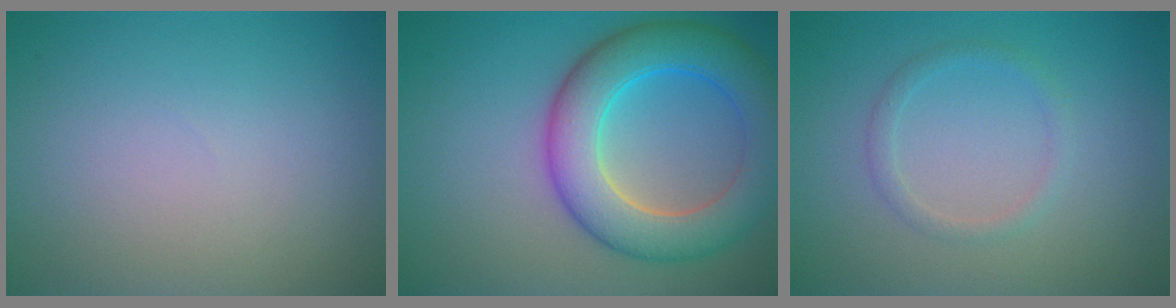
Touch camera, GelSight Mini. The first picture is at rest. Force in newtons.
{"total": 8.1, "press": 8.1, "slide": 0.4}
{"total": 1.3, "press": 1.3, "slide": 0.1}